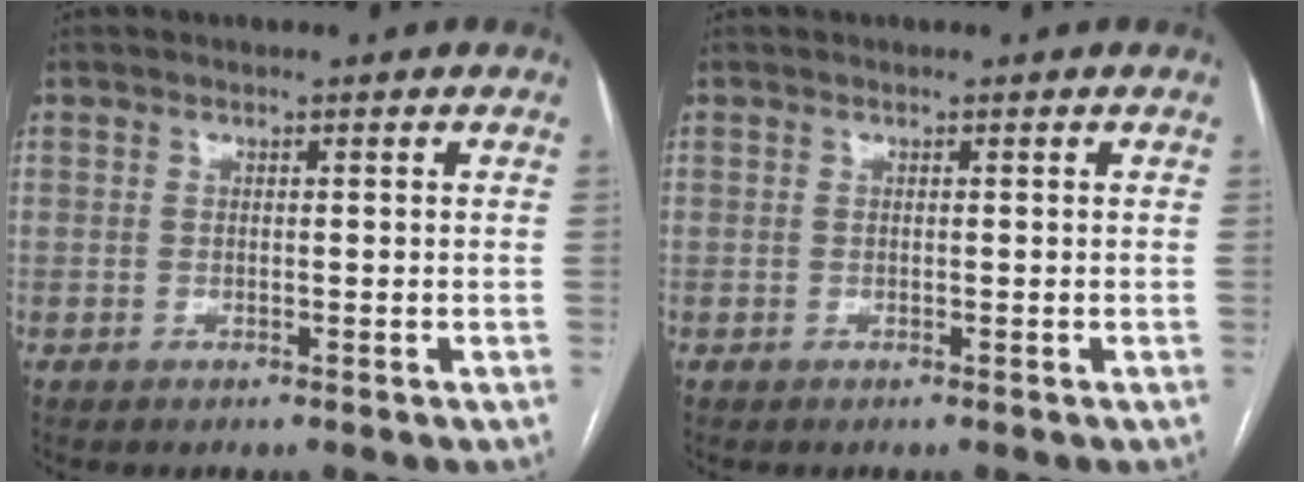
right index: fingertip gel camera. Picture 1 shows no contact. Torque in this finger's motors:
{"motor_torque": [0.14, 0.11, 0.00, 0.00]}